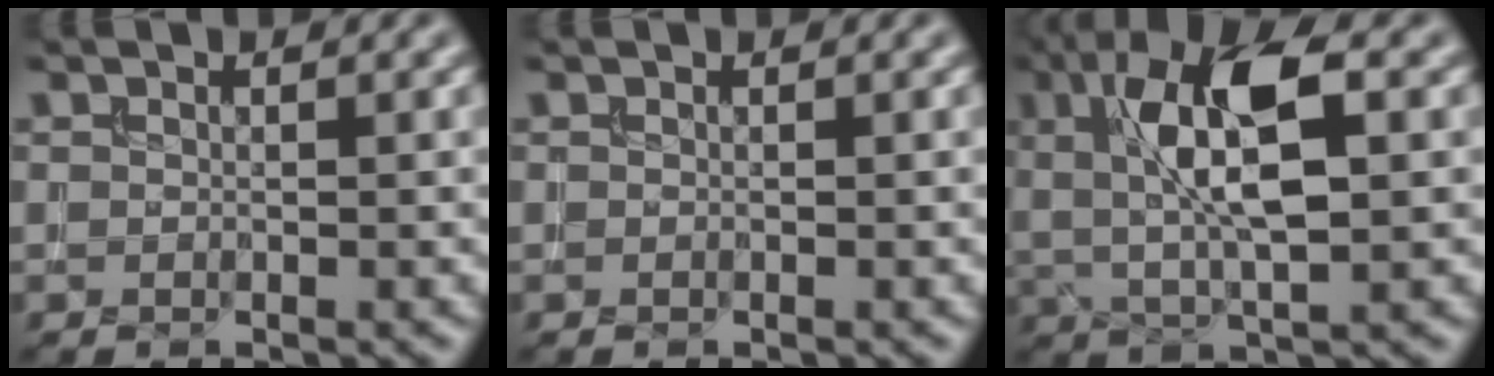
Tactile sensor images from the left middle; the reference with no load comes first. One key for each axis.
{"total": 0.0}
{"total": 8.9, "fx": 1.8, "fy": 3.4, "fz": 8.0, "tx": -0.142, "ty": 0.011, "tz": 0.029}